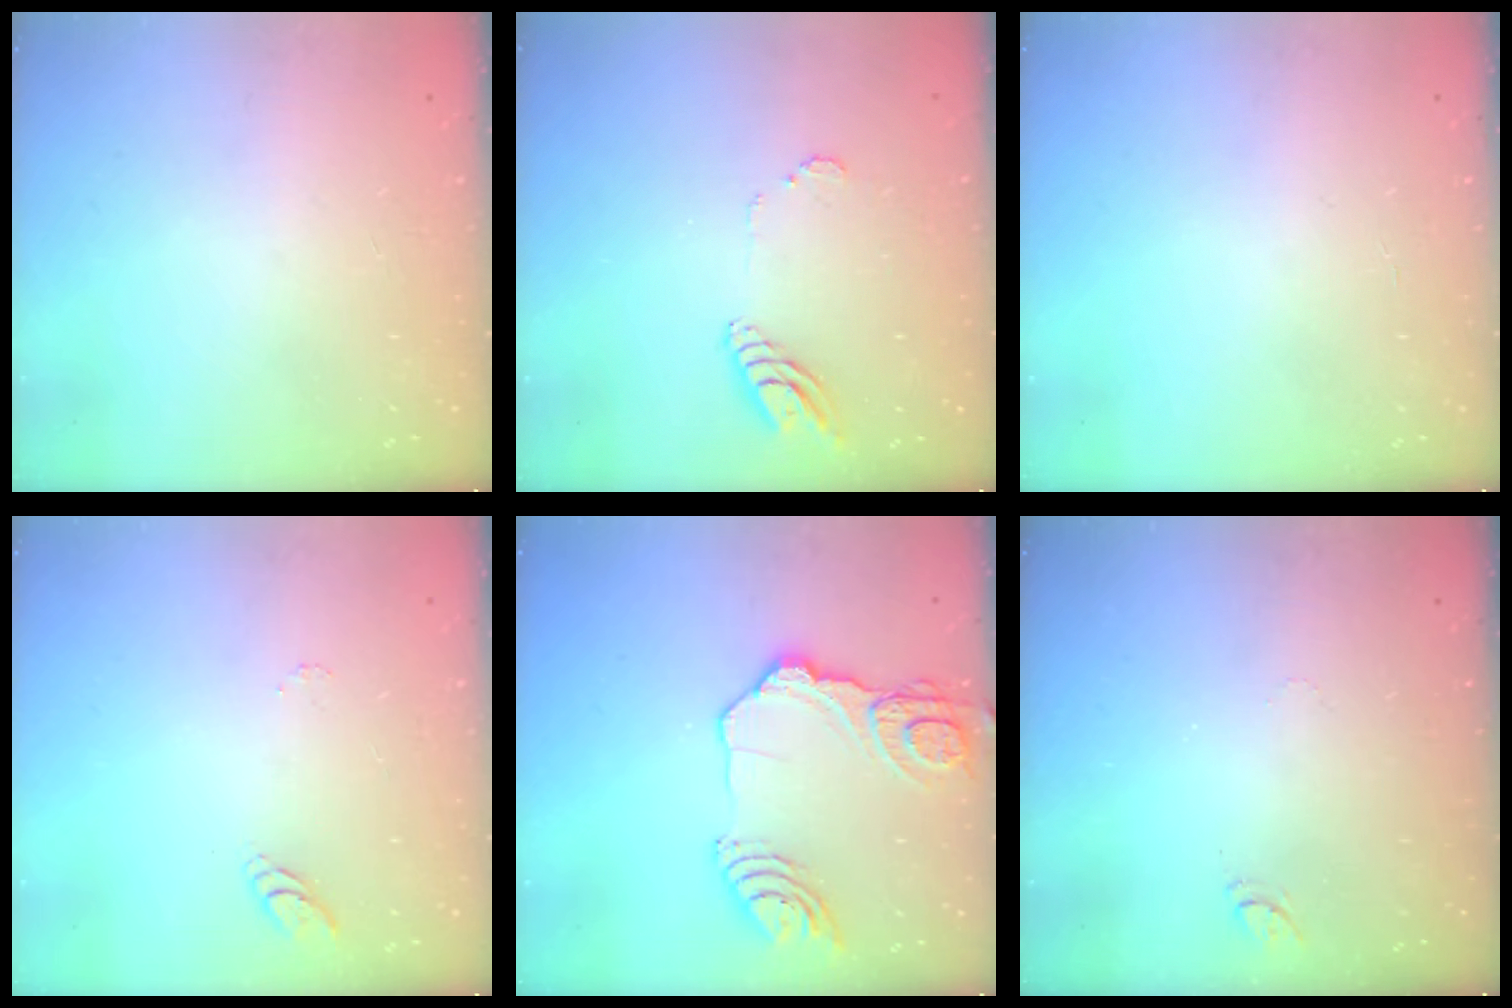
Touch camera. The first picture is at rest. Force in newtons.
{"total": 9.4, "press": 9.3, "slide": 1.1}
{"total": 2.5, "press": 2.5, "slide": 0.3}
{"total": 5.8, "press": 5.8, "slide": 0.6}
{"total": 15.5, "press": 15.4, "slide": 1.8}
{"total": 4.4, "press": 4.3, "slide": 0.5}